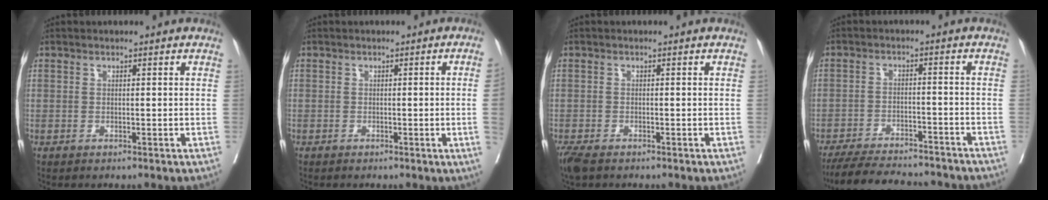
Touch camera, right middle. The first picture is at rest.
{"total": 3.2, "force": [-0.4, -1.2, 3.0], "torque": [-0.039, -0.005, -0.002]}
{"total": 3.9, "force": [-2.9, 1.5, 2.1], "torque": [-0.046, -0.012, -0.052]}
{"total": 17.1, "force": [-15.5, 3.1, 6.5], "torque": [-0.128, -0.016, -0.215]}